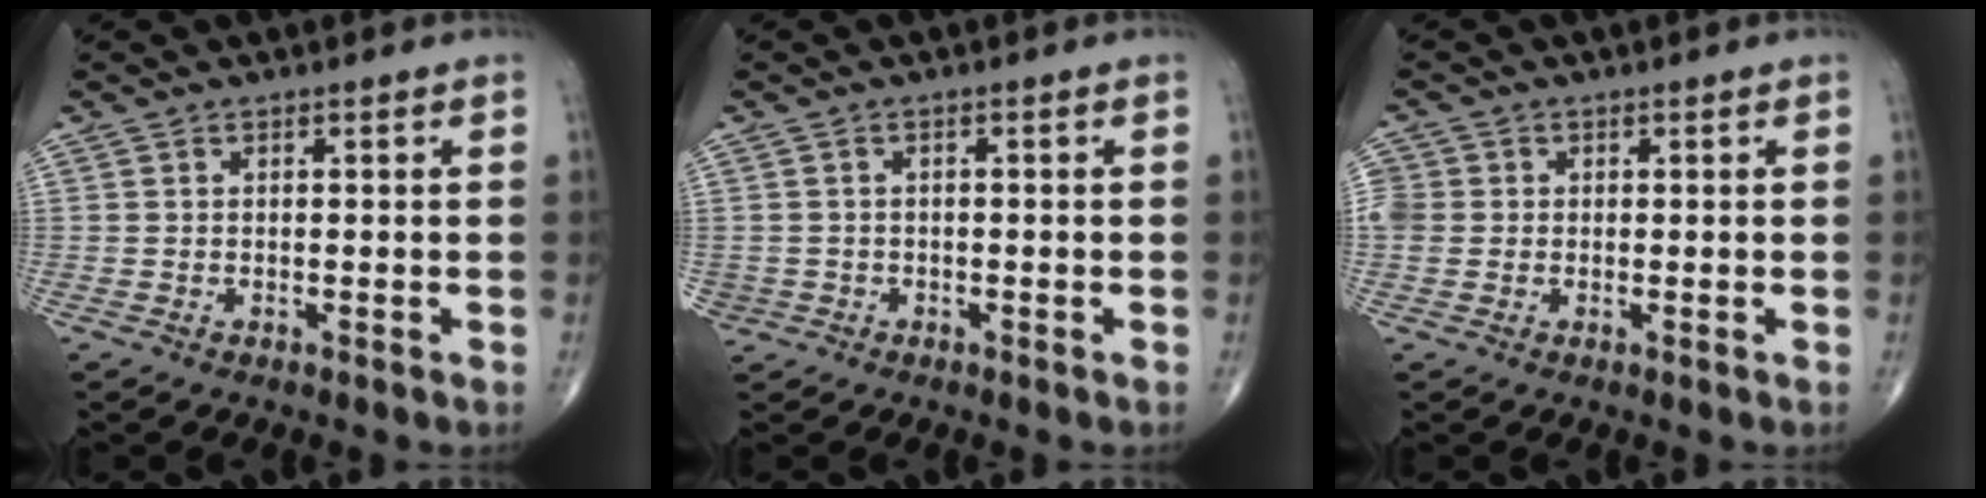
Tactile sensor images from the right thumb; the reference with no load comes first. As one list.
[{"total": 1.9, "force": [-0.8, 1.8, 0.0], "torque": [0.012, 0.011, -0.013]}, {"total": 4.5, "force": [0.2, 4.2, 1.8], "torque": [-0.040, 0.013, 0.008]}]